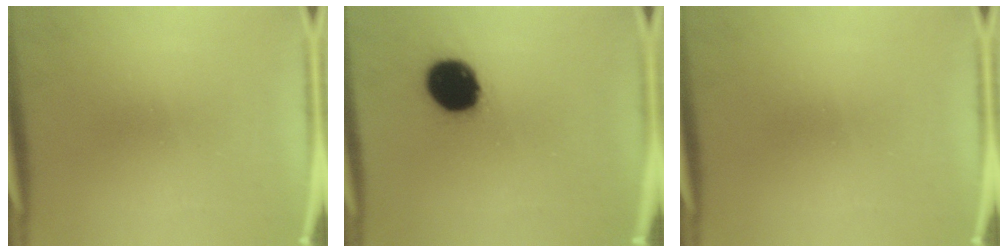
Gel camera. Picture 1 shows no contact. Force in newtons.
{"total": 14.8}
{"total": 0.0}